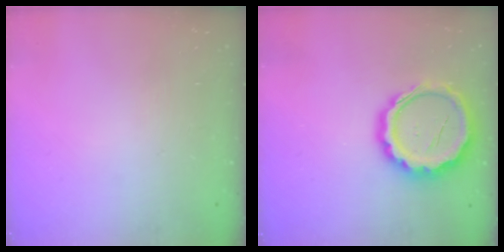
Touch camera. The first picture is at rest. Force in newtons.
{"total": 16.6, "press": 16.4, "slide": 2.5}